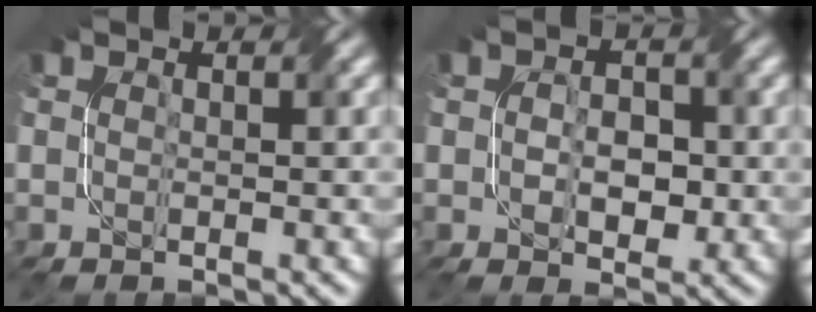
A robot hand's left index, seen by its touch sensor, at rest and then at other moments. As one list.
[{"total": 3.4, "force": [-0.5, 2.2, 2.5], "torque": [-0.037, 0.001, -0.008]}]